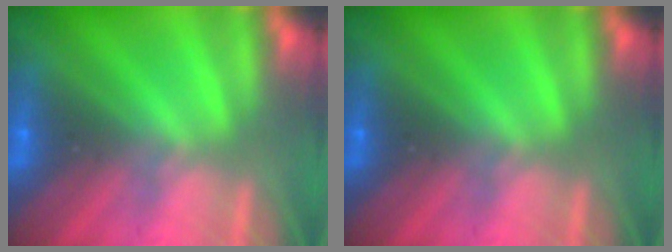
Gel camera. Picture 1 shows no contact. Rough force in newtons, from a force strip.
{"total": 0.0}